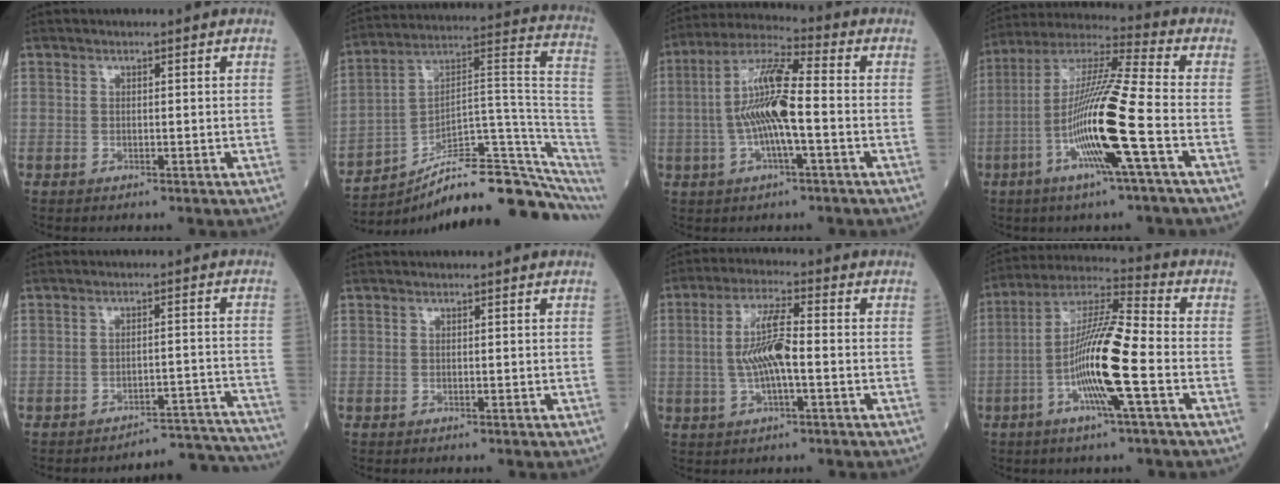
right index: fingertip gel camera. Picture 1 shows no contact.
{"total": 21.8, "force": [-15.9, 3.7, 14.5], "torque": [-0.135, 0.071, -0.232]}
{"total": 11.2, "force": [-1.2, 1.5, 11.1], "torque": [-0.219, 0.013, -0.029]}
{"total": 16.0, "force": [-4.7, -0.8, 15.2], "torque": [-0.300, -0.006, -0.099]}
{"total": 11.4, "force": [-11.4, -0.6, -0.9], "torque": [0.033, 0.031, -0.138]}
{"total": 0.0}
{"total": 7.8, "force": [-0.6, 1.3, 7.6], "torque": [-0.153, 0.005, -0.014]}
{"total": 13.9, "force": [-3.7, 0.4, 13.4], "torque": [-0.258, 0.002, -0.078]}